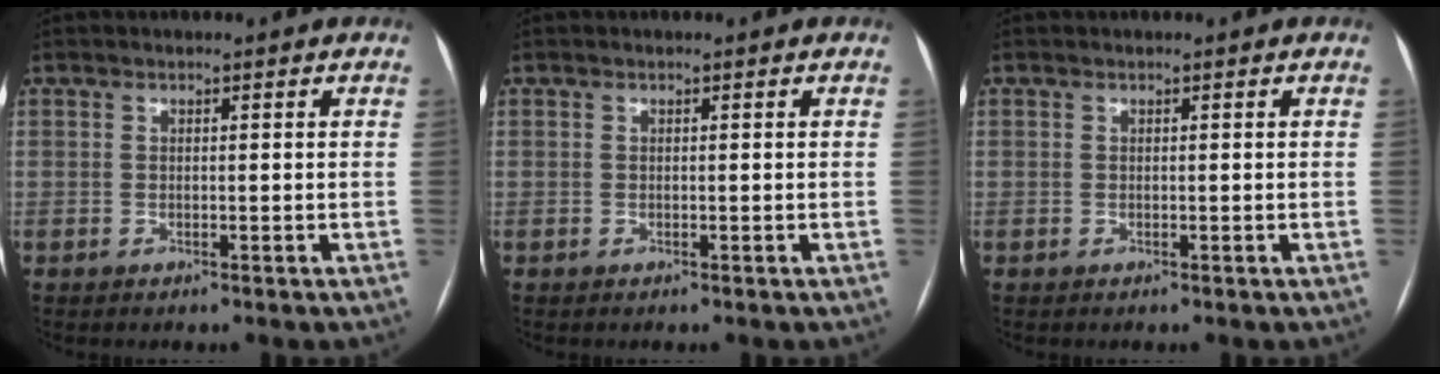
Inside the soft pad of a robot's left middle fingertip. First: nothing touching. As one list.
[{"total": 0.0}, {"total": 0.0}]